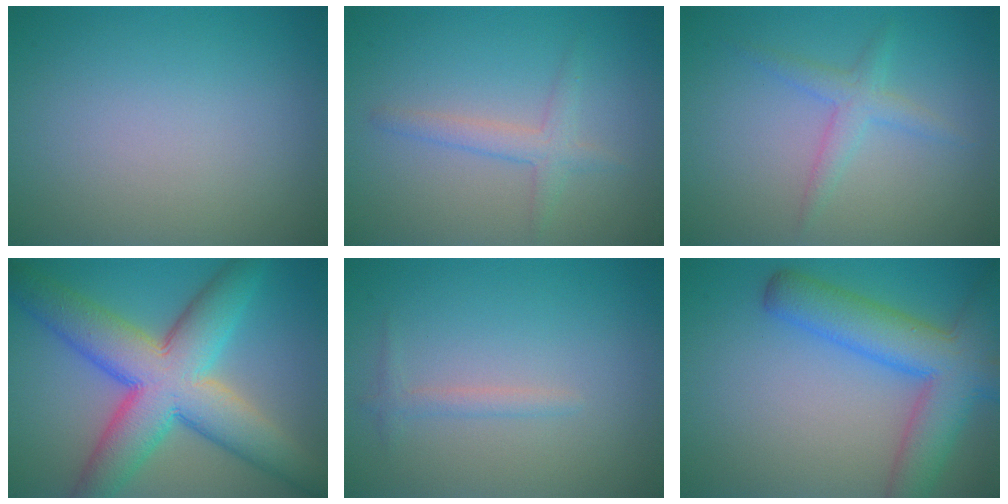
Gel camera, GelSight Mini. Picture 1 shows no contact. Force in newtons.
{"total": 2.0, "press": 2.0, "slide": 0.1}
{"total": 2.0, "press": 2.0, "slide": 0.1}
{"total": 11.1, "press": 11.1, "slide": 0.3}
{"total": 1.1, "press": 1.1, "slide": 0.1}
{"total": 7.6, "press": 7.6, "slide": 0.4}